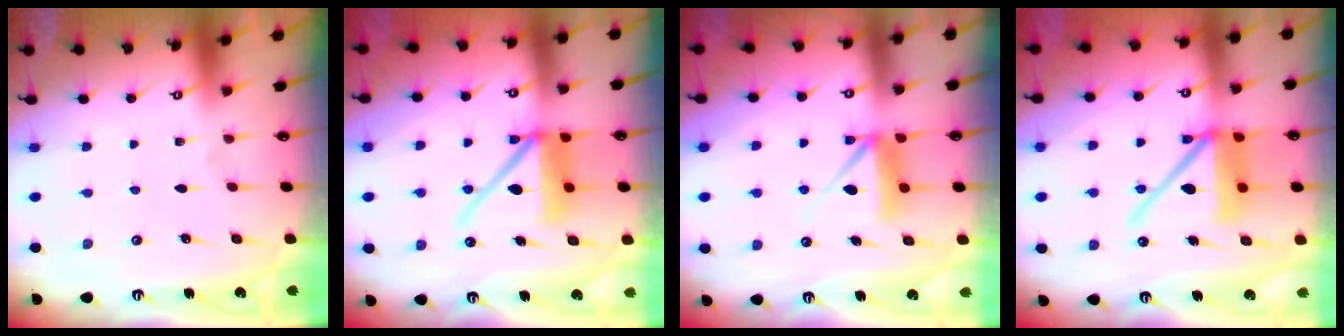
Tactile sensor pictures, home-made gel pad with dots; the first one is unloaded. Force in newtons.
{"total": 12.3, "press": 12.2, "slide": 1.6}
{"total": 10.0, "press": 10.0, "slide": 0.3}
{"total": 13.7, "press": 13.6, "slide": 1.8}